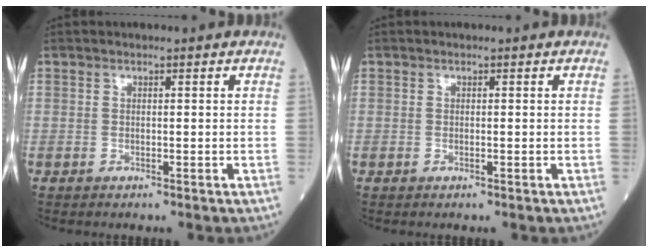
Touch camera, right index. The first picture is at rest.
{"total": 0.0}